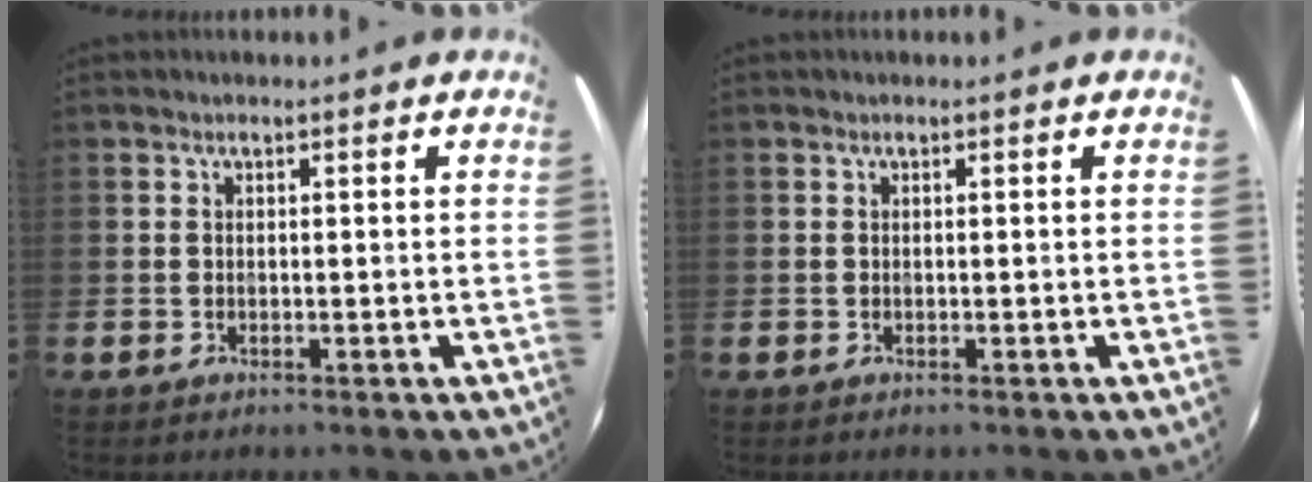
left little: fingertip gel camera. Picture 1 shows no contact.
{"total": 0.0}